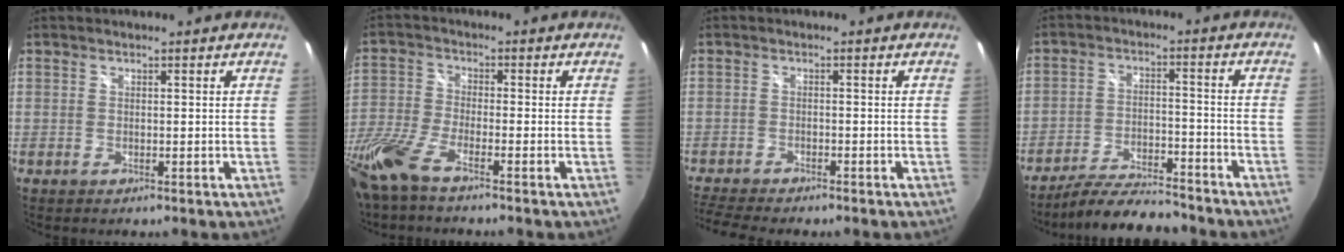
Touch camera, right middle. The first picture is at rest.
{"total": 10.7, "force": [-8.0, 2.1, 6.8], "torque": [-0.165, -0.025, -0.166]}
{"total": 7.0, "force": [-6.3, 0.7, 2.9], "torque": [-0.081, -0.022, -0.108]}
{"total": 11.7, "force": [-10.7, 2.1, 4.2], "torque": [-0.100, -0.002, -0.169]}